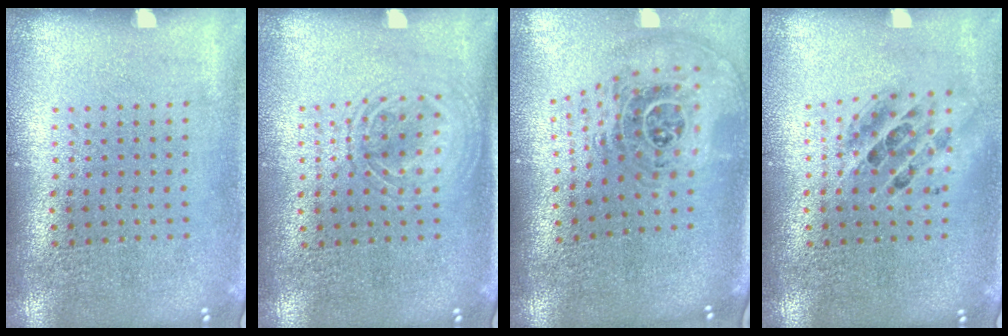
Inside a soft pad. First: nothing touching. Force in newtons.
{"total": 1.5, "press": 1.3, "slide": 0.6}
{"total": 1.8, "press": 1.5, "slide": 1.1}
{"total": 1.3, "press": 1.1, "slide": 0.7}